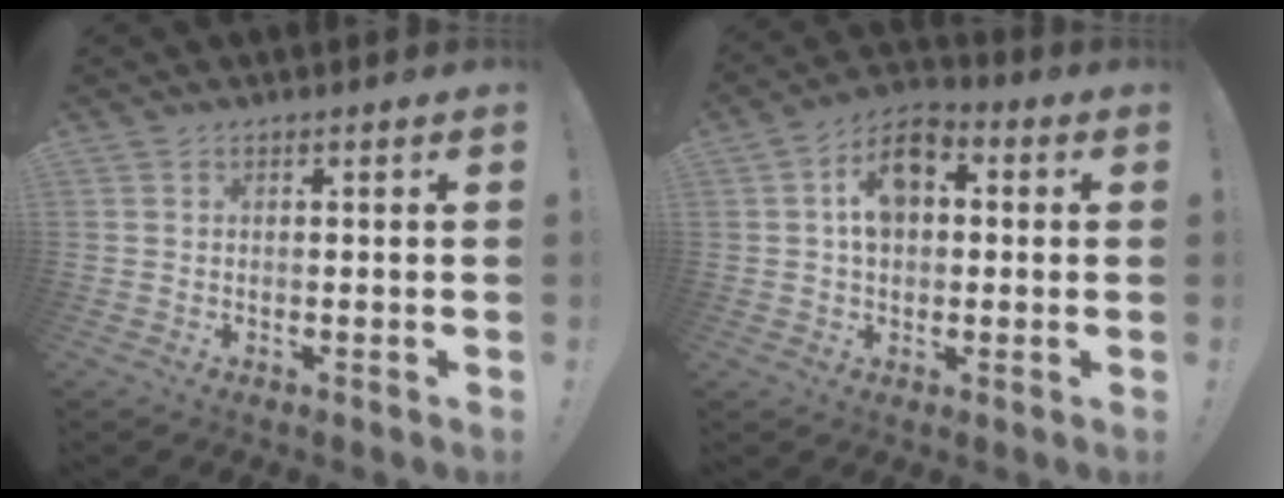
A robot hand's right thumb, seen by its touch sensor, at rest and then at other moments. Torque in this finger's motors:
{"motor_torque": [0.53, 0.56, 1.39, 0.00, 0.03]}